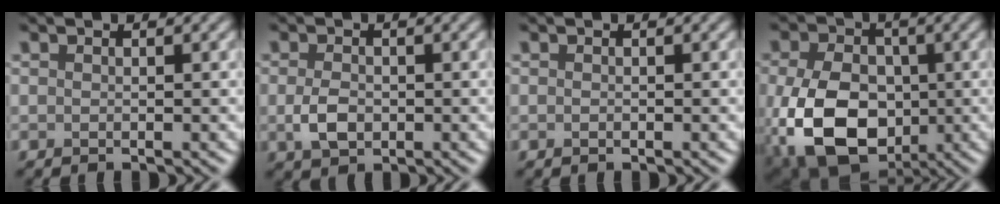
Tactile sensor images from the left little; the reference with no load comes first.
{"total": 2.5, "force": [-0.4, 1.6, 1.8], "torque": [-0.039, -0.003, -0.009]}
{"total": 0.0}
{"total": 12.1, "force": [-2.6, 8.2, 8.4], "torque": [-0.179, -0.026, -0.051]}